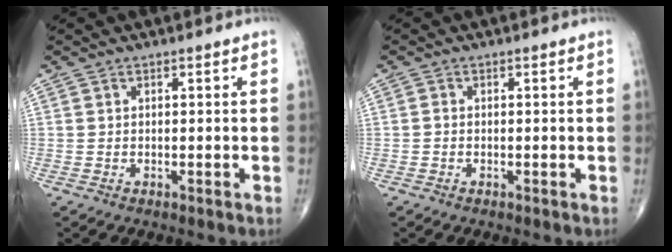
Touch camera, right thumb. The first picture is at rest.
{"total": 0.5, "force": [-0.2, 0.4, 0.3], "torque": [-0.005, 0.000, -0.007]}